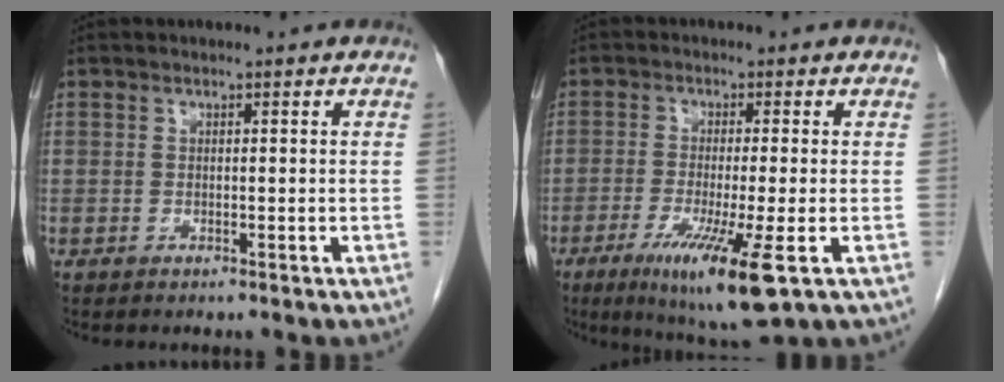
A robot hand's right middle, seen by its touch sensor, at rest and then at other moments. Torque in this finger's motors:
{"motor_torque": [1.55, -0.59, 0.51, 0.08]}